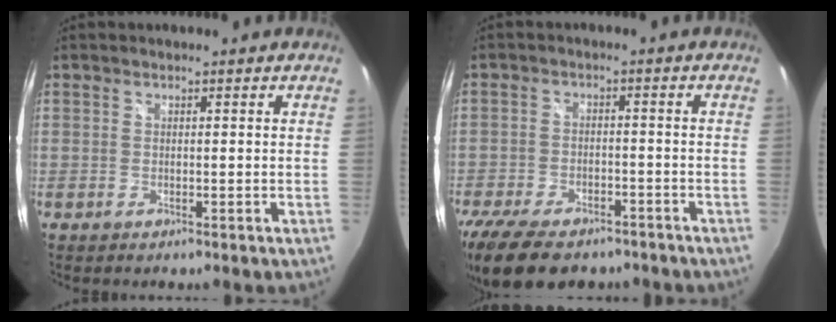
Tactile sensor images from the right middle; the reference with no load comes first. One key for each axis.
{"total": 15.6, "fx": -11.7, "fy": 6.9, "fz": 7.6, "tx": -0.179, "ty": -0.028, "tz": -0.187}